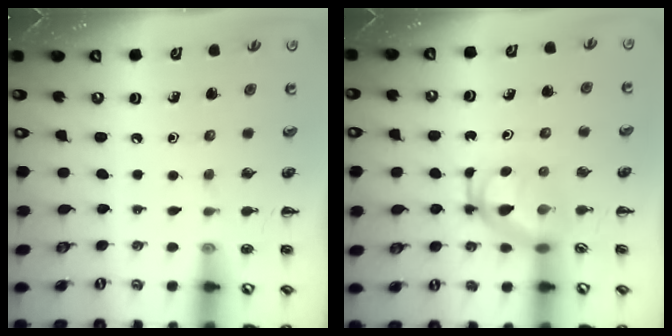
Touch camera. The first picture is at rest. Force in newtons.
{"total": 5.4, "press": 5.3, "slide": 1.0}